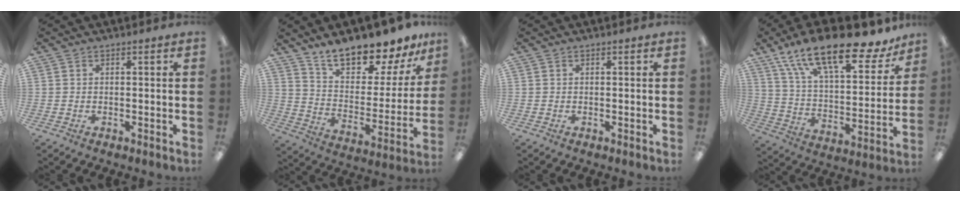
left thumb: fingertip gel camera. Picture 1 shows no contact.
{"total": 16.4, "force": [14.9, 4.2, 5.4], "torque": [-0.101, -0.117, 0.262]}
{"total": 0.0}
{"total": 23.9, "force": [17.0, 7.8, 14.9], "torque": [-0.245, -0.103, 0.286]}